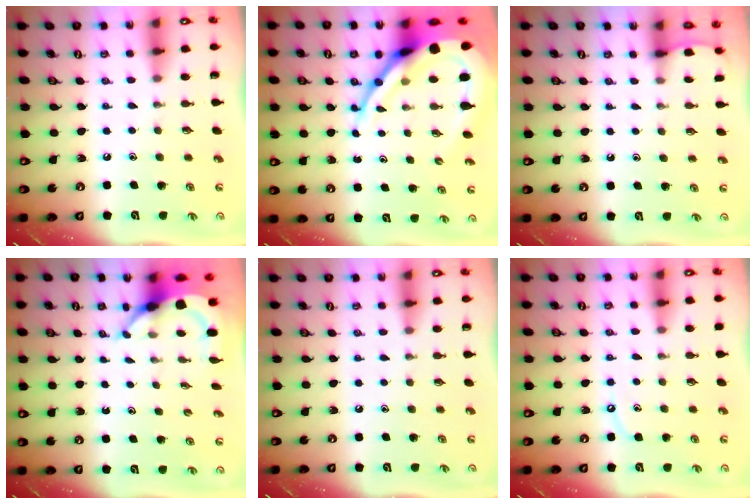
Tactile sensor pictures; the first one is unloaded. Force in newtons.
{"total": 15.7, "press": 15.7, "slide": 1.4}
{"total": 2.2, "press": 2.2, "slide": 0.2}
{"total": 5.4, "press": 5.4, "slide": 0.7}
{"total": 0.0}
{"total": 4.0, "press": 4.0, "slide": 0.2}